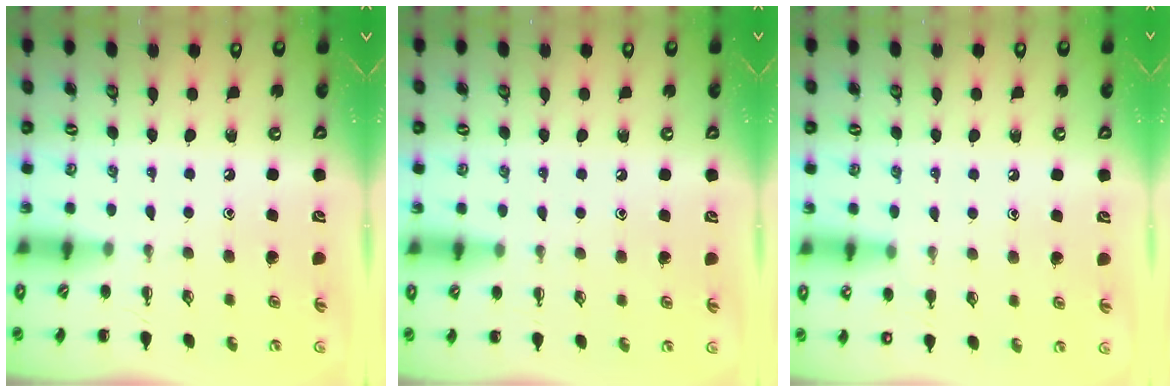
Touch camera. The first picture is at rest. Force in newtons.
{"total": 6.1, "press": 5.7, "slide": 2.2}
{"total": 6.8, "press": 6.5, "slide": 2.1}